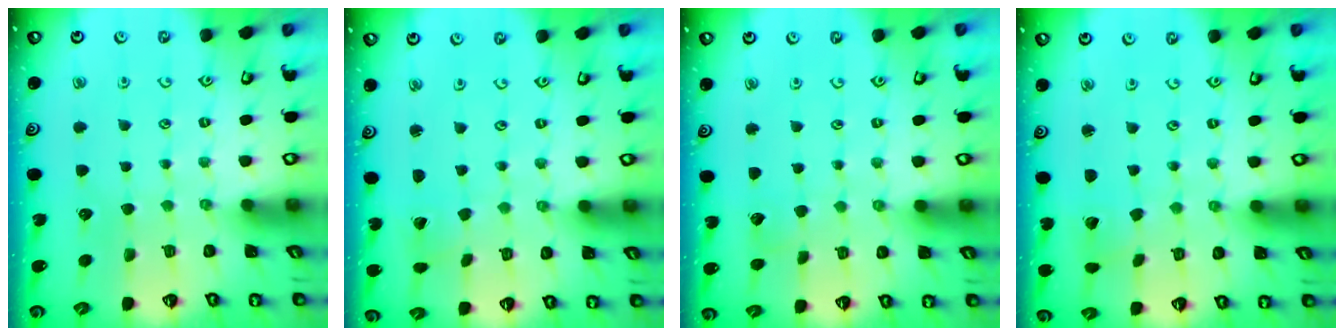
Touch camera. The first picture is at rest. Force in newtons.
{"total": 1.8, "press": 1.7, "slide": 0.1}
{"total": 2.9, "press": 2.9, "slide": 0.2}
{"total": 2.3, "press": 2.3, "slide": 0.1}